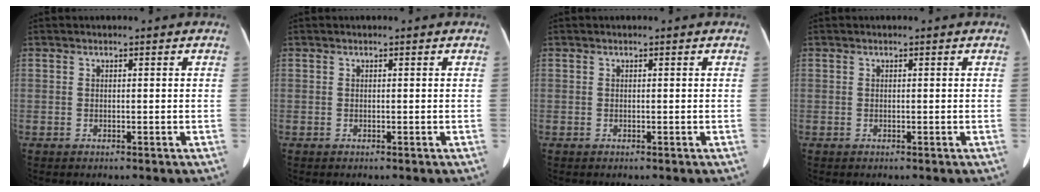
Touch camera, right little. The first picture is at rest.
{"total": 0.0}
{"total": 0.0}
{"total": 0.0}